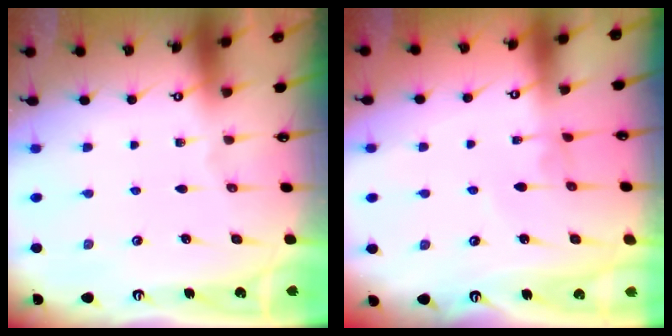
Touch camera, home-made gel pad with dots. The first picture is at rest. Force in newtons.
{"total": 2.1, "press": 2.1, "slide": 0.0}